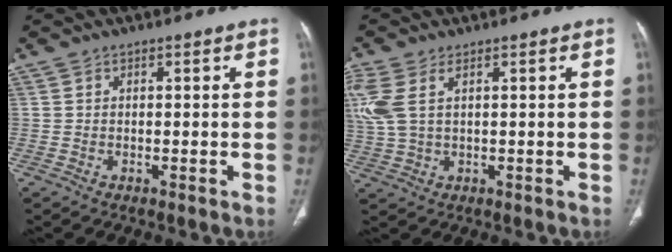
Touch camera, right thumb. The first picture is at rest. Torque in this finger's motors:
{"motor_torque": [0.16, 0.15, 0.80, 0.67, 0.28]}